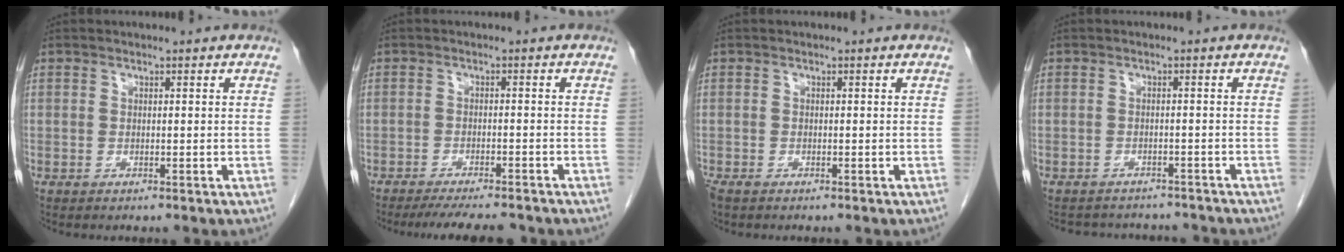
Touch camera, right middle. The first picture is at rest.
{"total": 8.9, "force": [-7.9, 1.0, 3.9], "torque": [-0.053, -0.014, -0.112]}
{"total": 1.5, "force": [-1.1, 0.6, 0.8], "torque": [-0.019, -0.005, -0.018]}
{"total": 8.6, "force": [-8.0, 2.6, 1.5], "torque": [-0.026, 0.013, -0.092]}